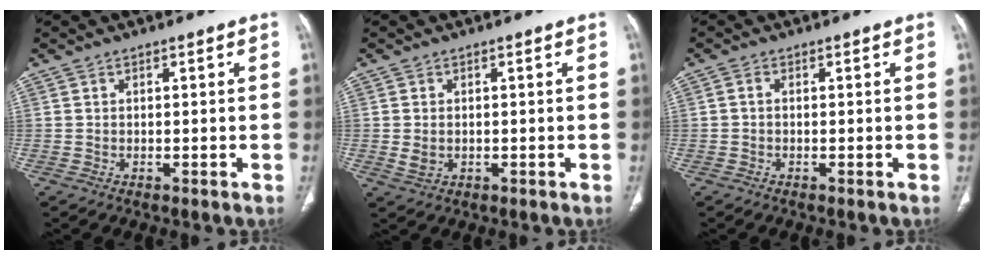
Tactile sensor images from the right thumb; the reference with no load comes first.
{"total": 2.4, "force": [-0.1, 1.8, 1.6], "torque": [-0.031, -0.002, 0.004]}
{"total": 0.7, "force": [-0.1, 0.5, 0.5], "torque": [-0.008, 0.001, -0.005]}